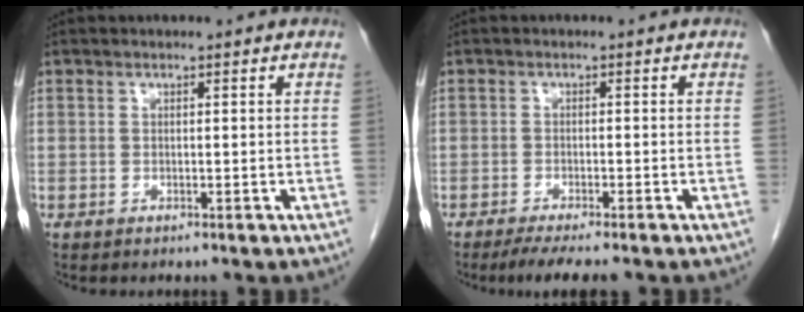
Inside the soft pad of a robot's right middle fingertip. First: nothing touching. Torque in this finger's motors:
{"motor_torque": [0.93, -0.58, 0.15, 0.08]}